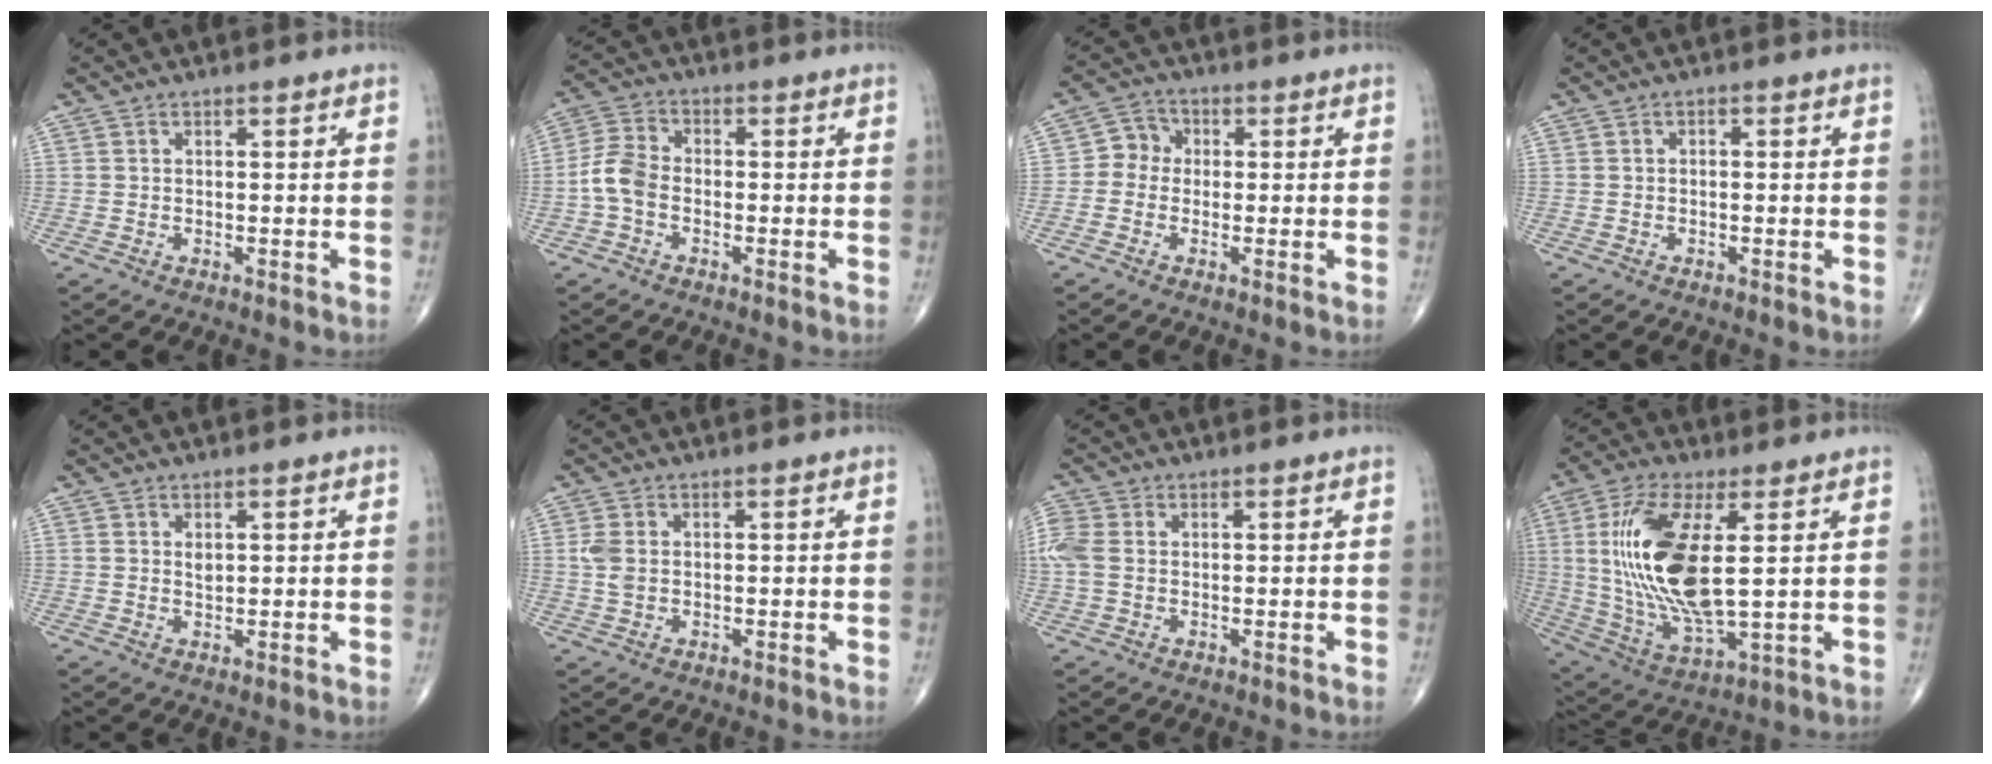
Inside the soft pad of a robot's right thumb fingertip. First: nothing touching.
{"total": 6.0, "force": [-1.6, 4.1, 4.1], "torque": [-0.084, 0.020, -0.044]}
{"total": 4.4, "force": [-0.5, 4.0, 1.8], "torque": [-0.010, 0.014, -0.024]}
{"total": 0.7, "force": [-0.1, 0.4, 0.6], "torque": [-0.003, 0.000, -0.005]}
{"total": 1.1, "force": [0.5, 0.6, 0.9], "torque": [-0.006, -0.007, 0.009]}
{"total": 3.0, "force": [0.4, 2.0, 2.2], "torque": [-0.055, 0.002, 0.010]}
{"total": 5.0, "force": [0.6, 3.6, 3.5], "torque": [-0.111, 0.011, 0.011]}
{"total": 19.3, "force": [2.7, 7.1, 17.7], "torque": [-0.370, -0.025, 0.059]}